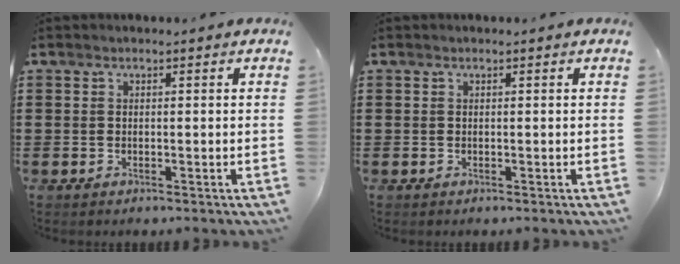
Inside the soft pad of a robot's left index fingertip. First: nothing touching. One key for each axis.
{"total": 0.0}